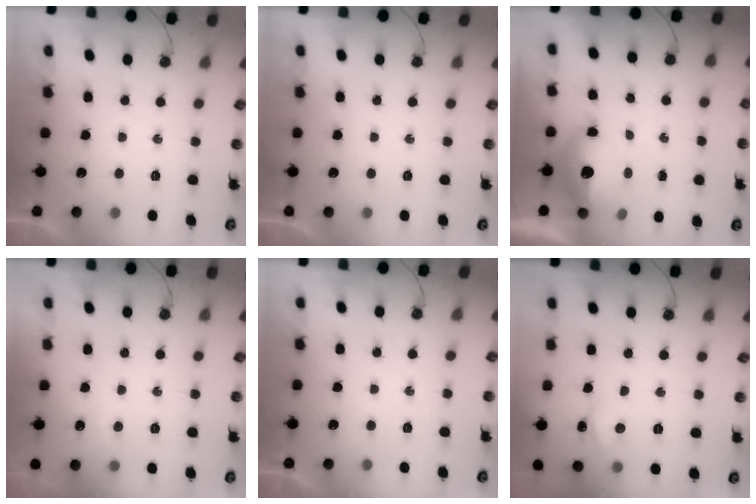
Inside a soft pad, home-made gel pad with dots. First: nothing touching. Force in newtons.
{"total": 0.0}
{"total": 12.0, "press": 11.9, "slide": 1.3}
{"total": 2.9, "press": 2.5, "slide": 1.6}
{"total": 0.0}
{"total": 2.5, "press": 2.5, "slide": 0.4}